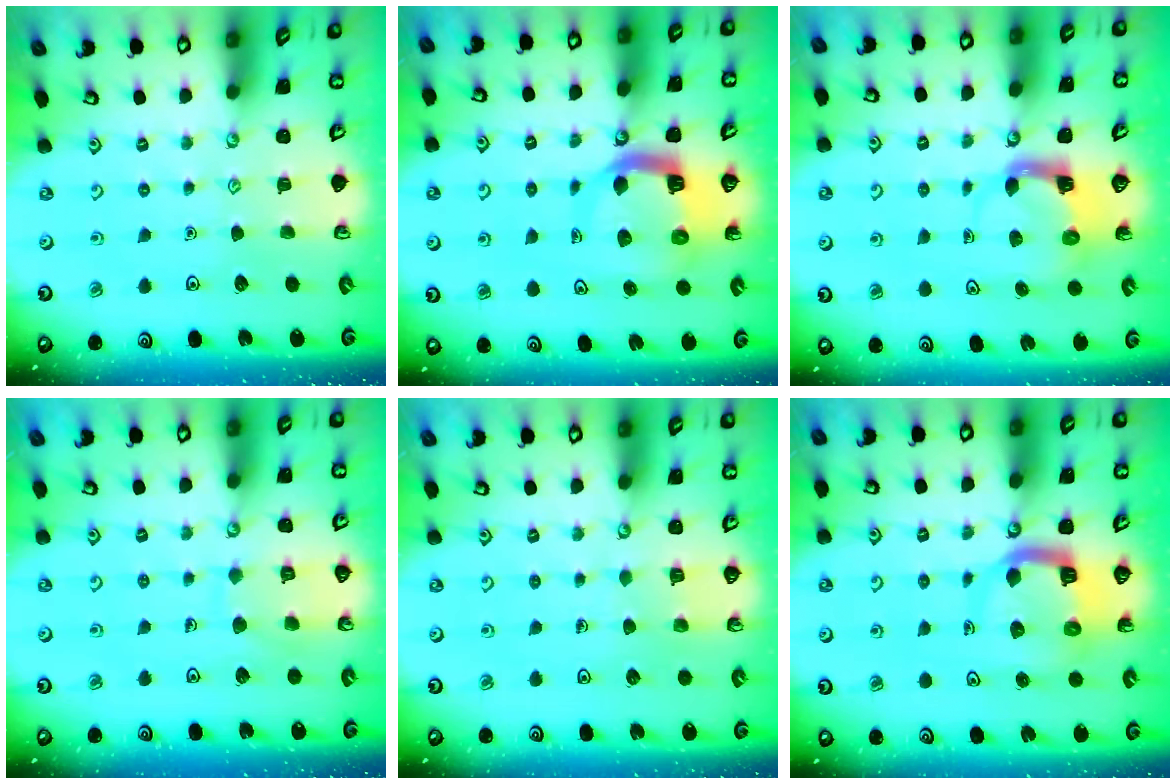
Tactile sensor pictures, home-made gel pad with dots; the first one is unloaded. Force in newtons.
{"total": 9.5, "press": 9.4, "slide": 1.2}
{"total": 3.9, "press": 3.8, "slide": 0.7}
{"total": 8.1, "press": 8.1, "slide": 0.7}
{"total": 2.2, "press": 2.2, "slide": 0.0}
{"total": 9.5, "press": 9.4, "slide": 1.3}